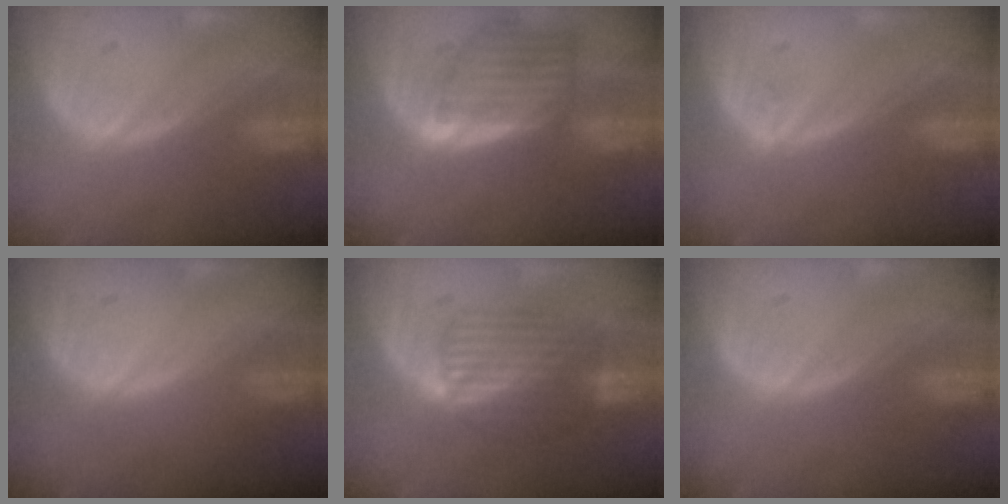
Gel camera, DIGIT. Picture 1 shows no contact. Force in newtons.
{"total": 7.8, "press": 7.1, "slide": 3.2}
{"total": 0.9, "press": 0.6, "slide": 0.6}
{"total": 0.0}
{"total": 6.4, "press": 6.3, "slide": 1.1}
{"total": 0.0}